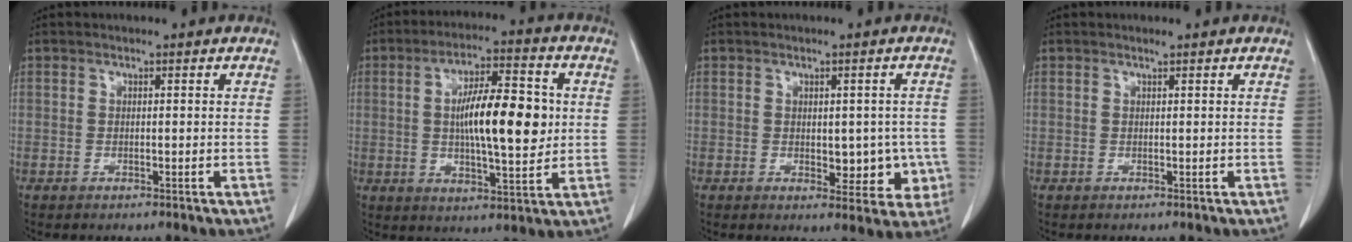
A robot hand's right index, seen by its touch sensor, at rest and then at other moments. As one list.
[{"total": 13.3, "force": [1.0, 3.4, 12.8], "torque": [-0.218, 0.009, 0.015]}, {"total": 6.4, "force": [-1.0, 3.8, 5.1], "torque": [-0.045, 0.006, -0.001]}, {"total": 0.0}]